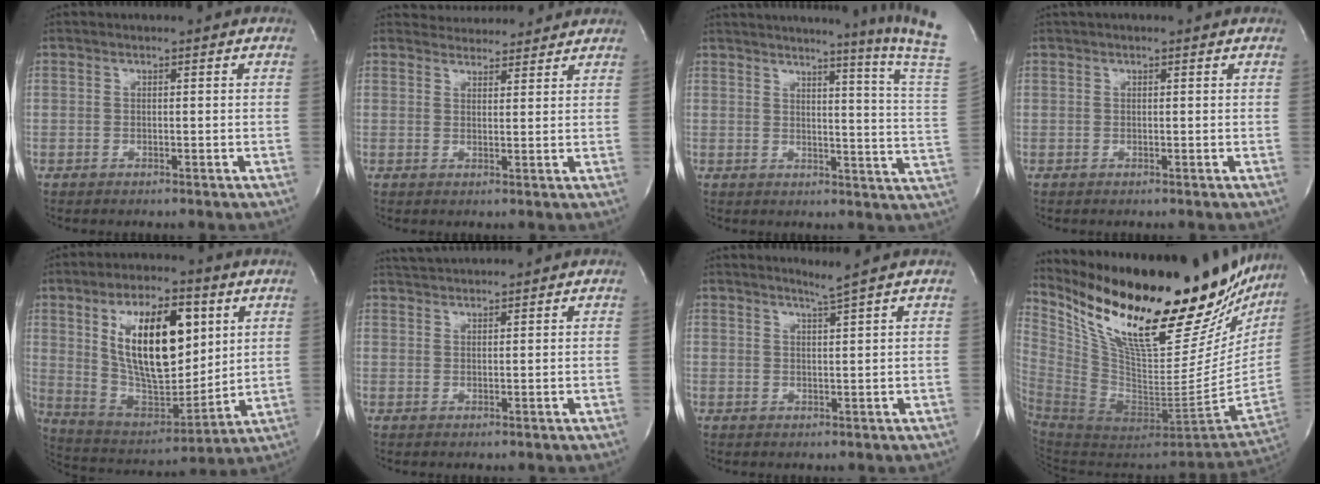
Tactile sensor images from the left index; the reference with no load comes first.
{"total": 6.9, "force": [6.6, 1.7, 0.7], "torque": [-0.008, 0.014, 0.082]}
{"total": 19.4, "force": [16.3, -3.0, 10.0], "torque": [-0.151, -0.095, 0.182]}
{"total": 1.6, "force": [1.3, 0.4, 0.9], "torque": [-0.014, 0.024, 0.018]}
{"total": 18.2, "force": [5.7, 6.9, 15.8], "torque": [-0.283, 0.002, 0.103]}
{"total": 3.8, "force": [3.7, -0.3, 0.6], "torque": [-0.016, 0.024, 0.070]}
{"total": 2.3, "force": [1.8, -1.4, 0.6], "torque": [-0.020, -0.028, 0.035]}
{"total": 36.1, "force": [26.1, 10.8, 22.4], "torque": [-0.377, -0.025, 0.400]}